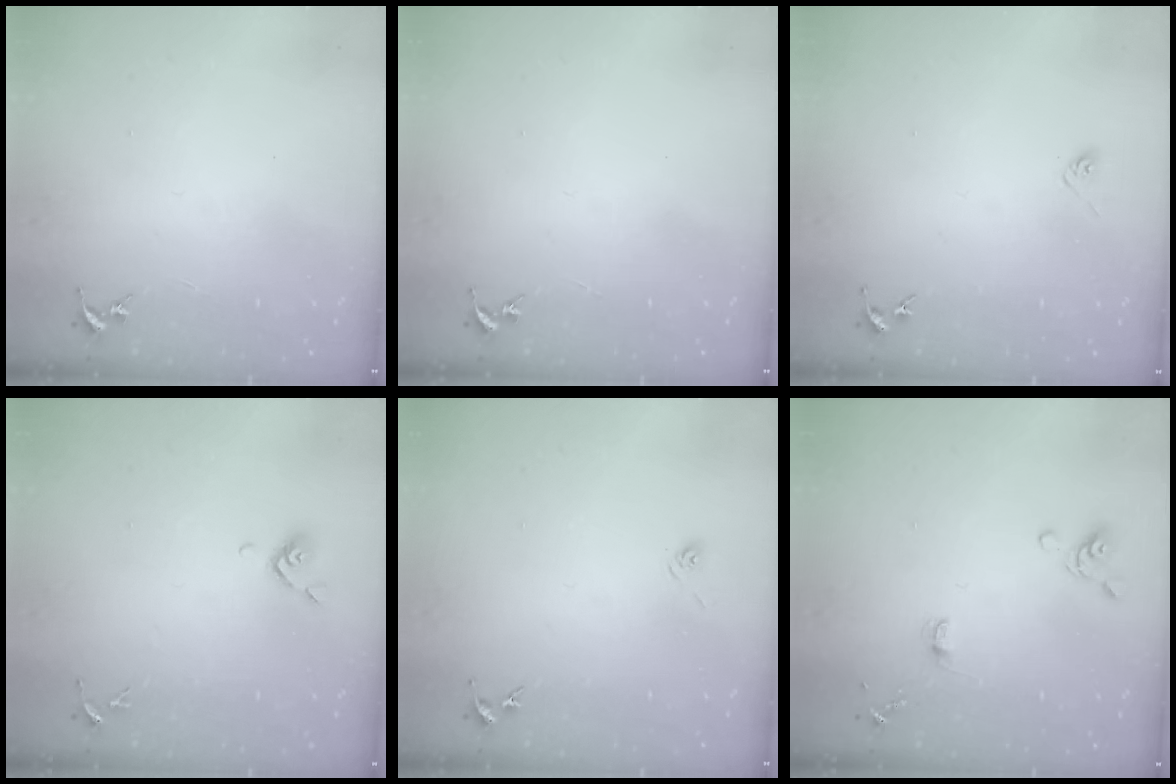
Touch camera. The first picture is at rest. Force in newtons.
{"total": 0.0}
{"total": 3.8, "press": 3.7, "slide": 1.0}
{"total": 5.5, "press": 5.3, "slide": 1.5}
{"total": 2.9, "press": 2.5, "slide": 1.5}
{"total": 4.1, "press": 3.9, "slide": 1.4}